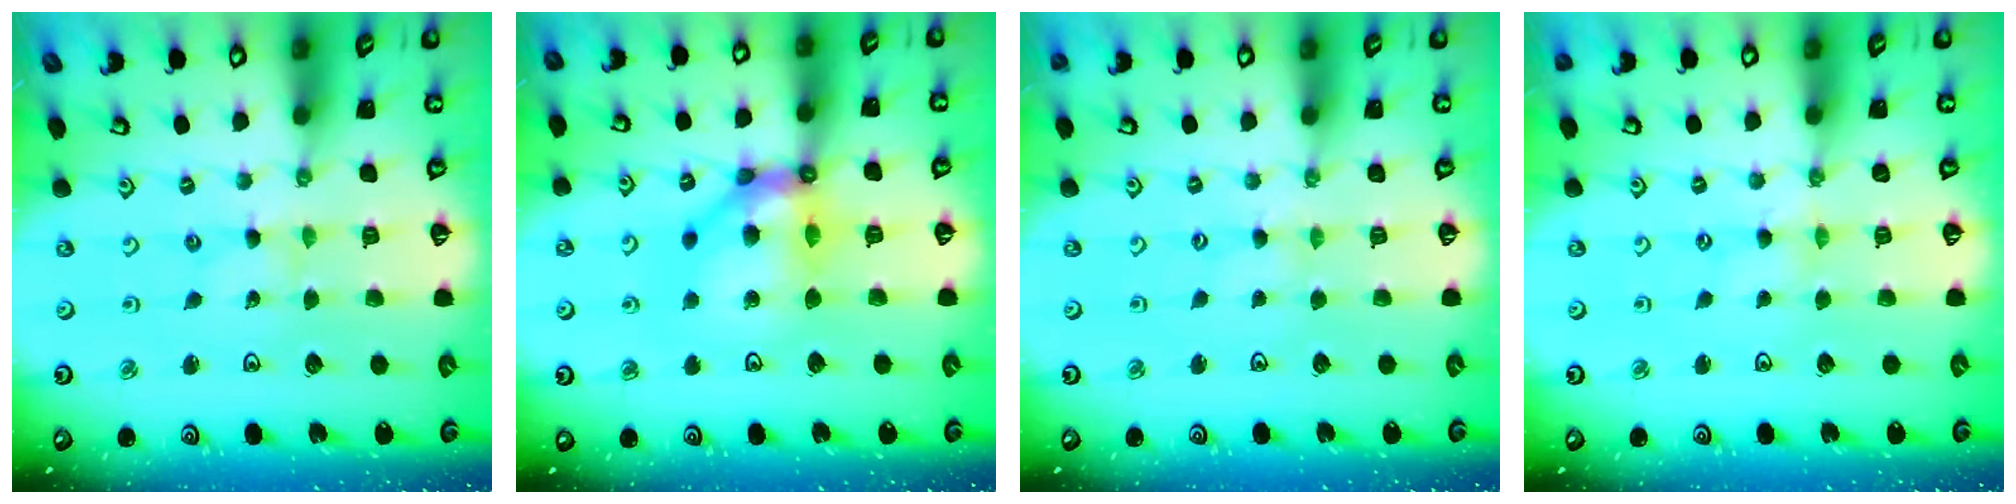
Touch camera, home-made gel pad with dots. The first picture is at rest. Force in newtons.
{"total": 12.8, "press": 12.6, "slide": 2.3}
{"total": 0.6, "press": 0.5, "slide": 0.2}
{"total": 0.0}